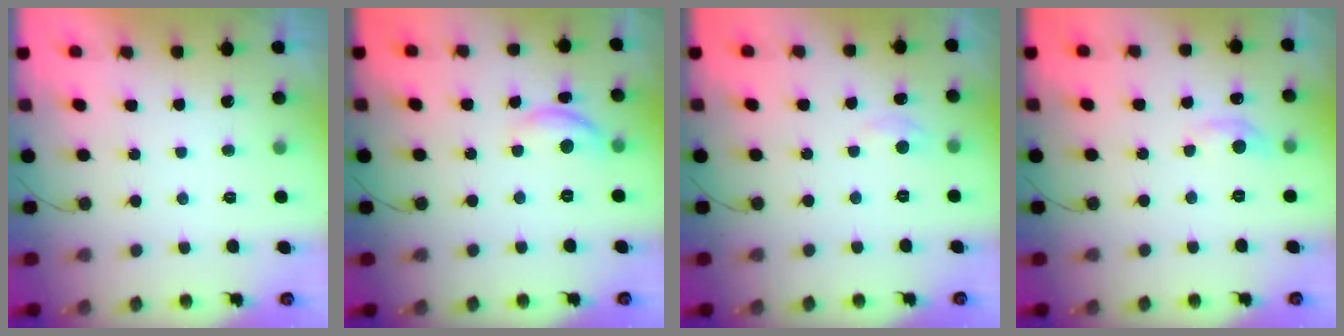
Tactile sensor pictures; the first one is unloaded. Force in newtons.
{"total": 8.5, "press": 8.4, "slide": 0.6}
{"total": 2.3, "press": 2.3, "slide": 0.3}
{"total": 5.9, "press": 5.9, "slide": 0.5}